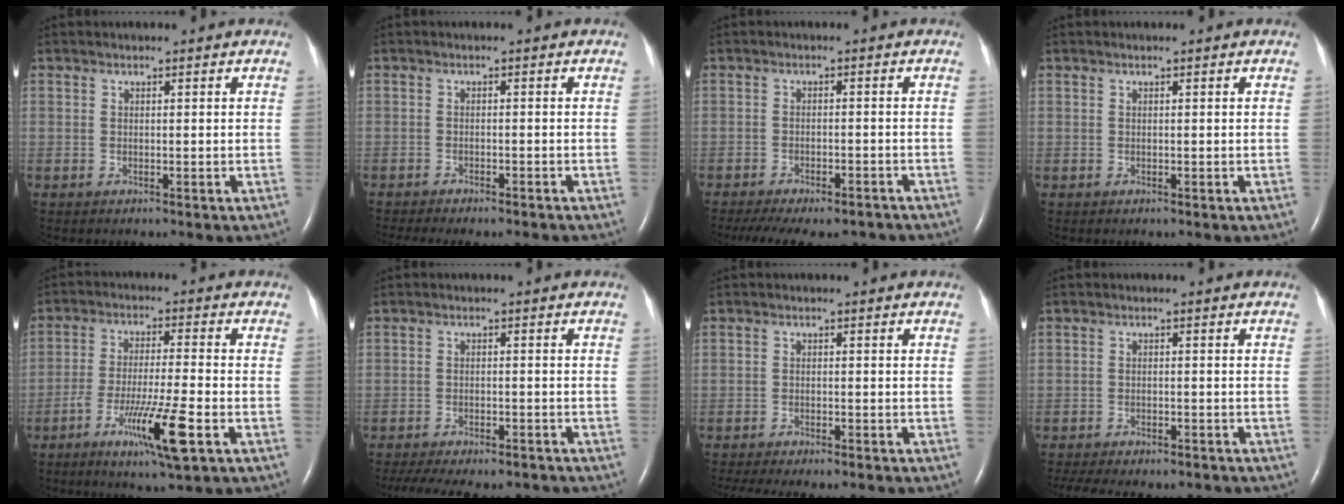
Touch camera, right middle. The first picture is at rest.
{"total": 10.1, "force": [-9.0, 1.7, 4.4], "torque": [-0.060, -0.011, -0.116]}
{"total": 15.4, "force": [-12.6, 5.5, 7.0], "torque": [-0.153, -0.012, -0.162]}
{"total": 0.0}
{"total": 10.1, "force": [-4.8, -0.1, 8.9], "torque": [-0.165, -0.021, -0.085]}
{"total": 15.4, "force": [-13.4, 4.1, 6.4], "torque": [-0.148, -0.014, -0.178]}
{"total": 12.2, "force": [-10.7, 1.8, 5.5], "torque": [-0.086, -0.015, -0.142]}
{"total": 12.5, "force": [-11.1, 3.2, 4.9], "torque": [-0.093, -0.008, -0.144]}